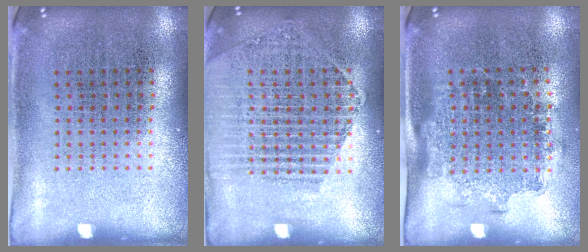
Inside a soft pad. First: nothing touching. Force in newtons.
{"total": 1.7, "press": 1.6, "slide": 0.4}
{"total": 1.3, "press": 1.1, "slide": 0.7}